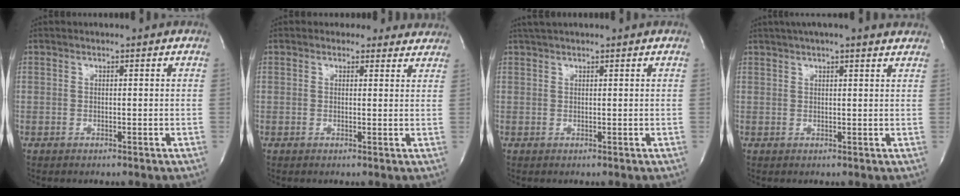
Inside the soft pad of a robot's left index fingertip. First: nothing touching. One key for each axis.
{"total": 5.3, "fx": 4.7, "fy": 2.6, "fz": 0.0, "tx": 0.021, "ty": 0.005, "tz": 0.034}
{"total": 2.4, "fx": 2.1, "fy": 0.1, "fz": 1.1, "tx": -0.018, "ty": 0.022, "tz": 0.038}
{"total": 9.9, "fx": 8.4, "fy": 1.2, "fz": 5.1, "tx": -0.079, "ty": 0.031, "tz": 0.101}